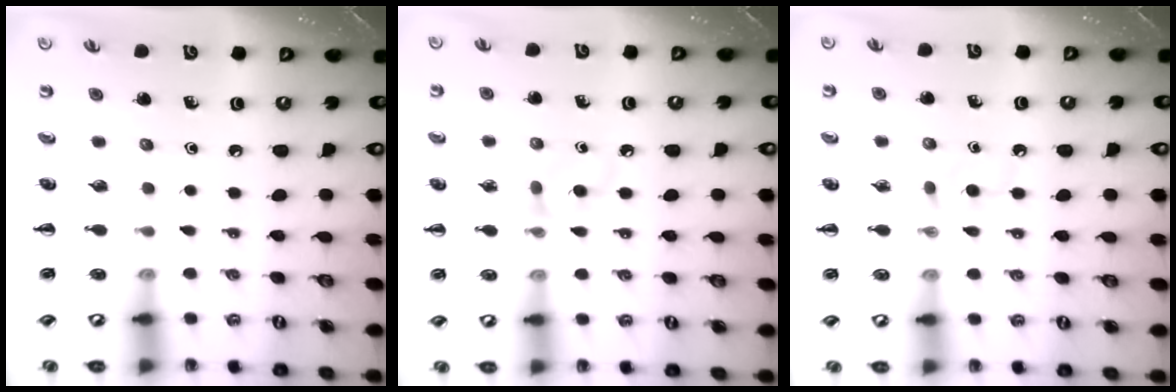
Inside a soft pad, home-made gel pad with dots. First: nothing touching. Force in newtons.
{"total": 5.3, "press": 5.0, "slide": 1.8}
{"total": 2.7, "press": 2.5, "slide": 1.2}